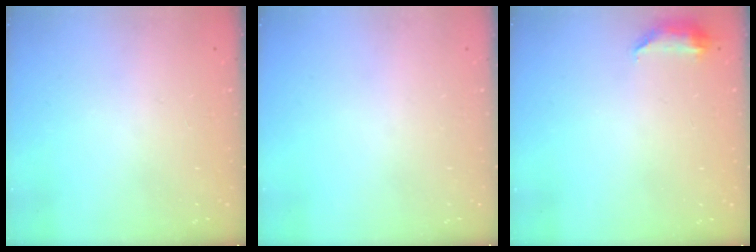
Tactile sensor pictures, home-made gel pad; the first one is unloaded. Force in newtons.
{"total": 0.0}
{"total": 13.0, "press": 7.1, "slide": 10.9}